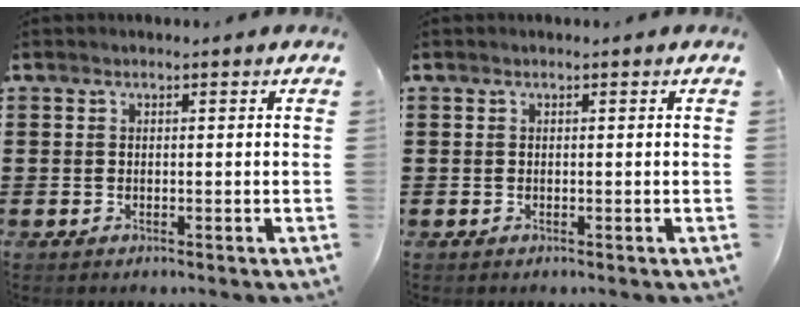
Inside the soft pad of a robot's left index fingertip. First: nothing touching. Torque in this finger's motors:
{"motor_torque": [0.00, 0.00, 0.00, 0.00]}